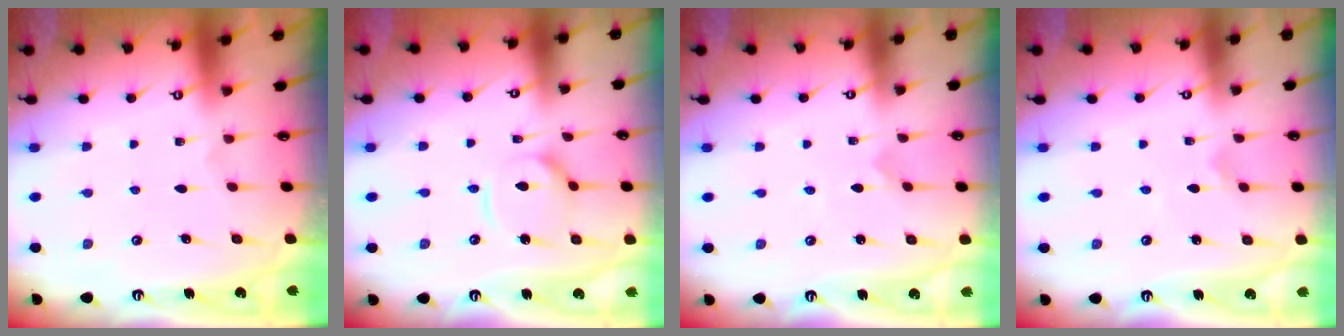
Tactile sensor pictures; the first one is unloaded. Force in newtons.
{"total": 9.5, "press": 9.4, "slide": 0.9}
{"total": 0.0}
{"total": 1.8, "press": 1.7, "slide": 0.1}